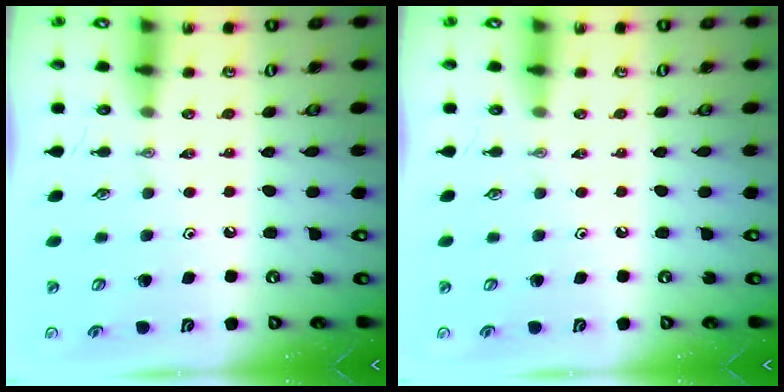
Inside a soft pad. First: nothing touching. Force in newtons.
{"total": 0.0}